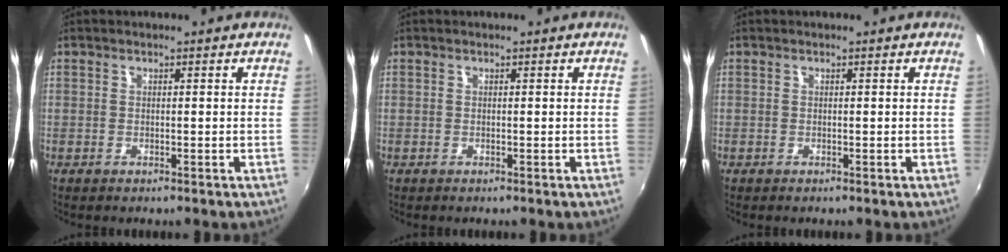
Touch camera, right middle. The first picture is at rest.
{"total": 0.0}
{"total": 0.0}